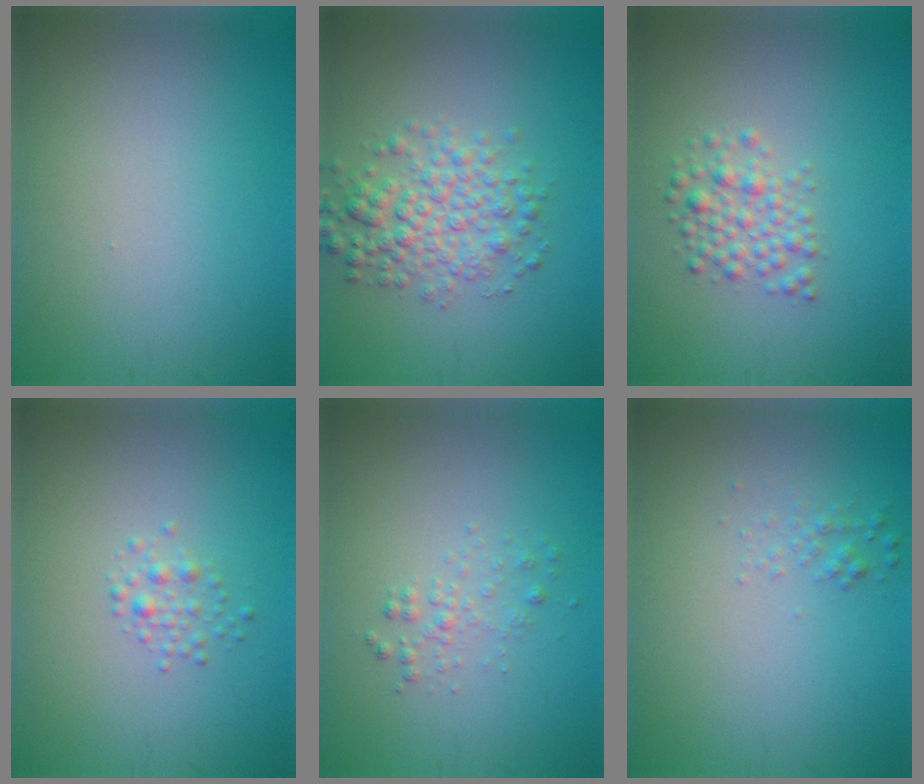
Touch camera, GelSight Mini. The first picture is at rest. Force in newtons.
{"total": 4.4, "press": 4.4, "slide": 0.0}
{"total": 2.7, "press": 2.7, "slide": 0.1}
{"total": 1.3, "press": 1.3, "slide": 0.0}
{"total": 1.3, "press": 1.3, "slide": 0.1}
{"total": 1.0, "press": 1.0, "slide": 0.0}